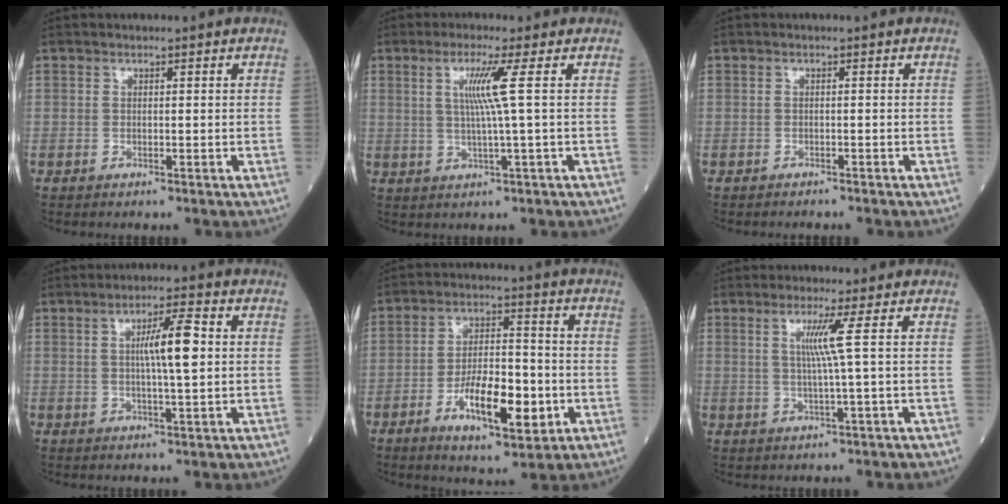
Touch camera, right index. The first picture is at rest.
{"total": 5.4, "force": [1.3, -1.6, 5.0], "torque": [-0.094, -0.003, 0.027]}
{"total": 0.6, "force": [-0.6, 0.0, -0.1], "torque": [0.001, 0.000, -0.011]}
{"total": 7.0, "force": [1.0, 0.4, 6.9], "torque": [-0.116, 0.005, 0.014]}
{"total": 11.7, "force": [-4.0, 3.7, 10.3], "torque": [-0.183, -0.001, -0.067]}
{"total": 4.3, "force": [1.1, -1.5, 3.9], "torque": [-0.072, -0.005, 0.021]}